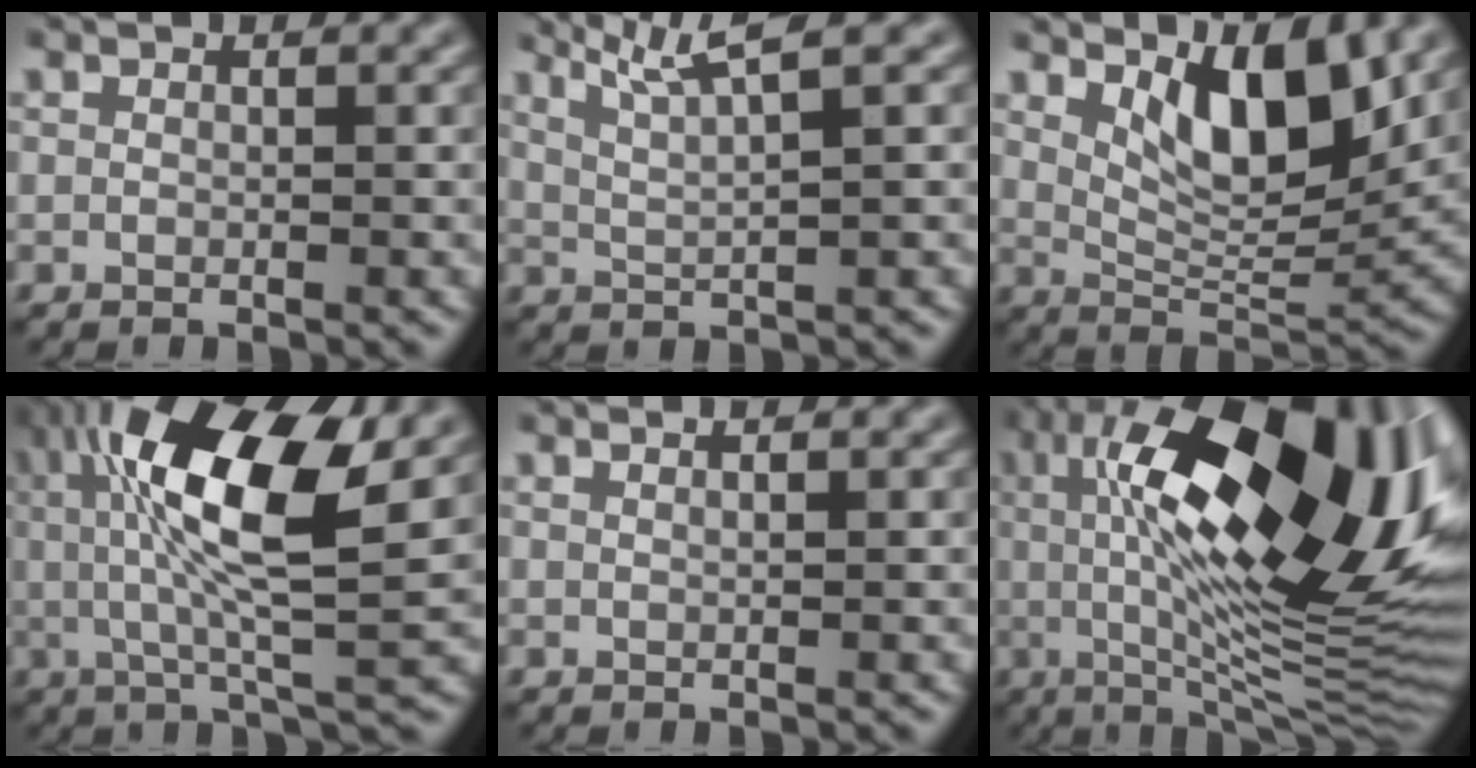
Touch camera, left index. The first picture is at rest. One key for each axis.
{"total": 4.2, "fx": 3.2, "fy": 0.4, "fz": 2.8, "tx": -0.041, "ty": 0.015, "tz": 0.057}
{"total": 6.1, "fx": 3.0, "fy": 2.5, "fz": 4.7, "tx": -0.078, "ty": -0.008, "tz": 0.053}
{"total": 11.4, "fx": 2.8, "fy": 2.8, "fz": 10.7, "tx": -0.176, "ty": 0.017, "tz": 0.052}
{"total": 1.0, "fx": 0.8, "fy": 0.4, "fz": 0.6, "tx": 0.001, "ty": 0.002, "tz": 0.001}
{"total": 18.7, "fx": 4.5, "fy": 6.2, "fz": 17.0, "tx": -0.256, "ty": 0.023, "tz": 0.074}